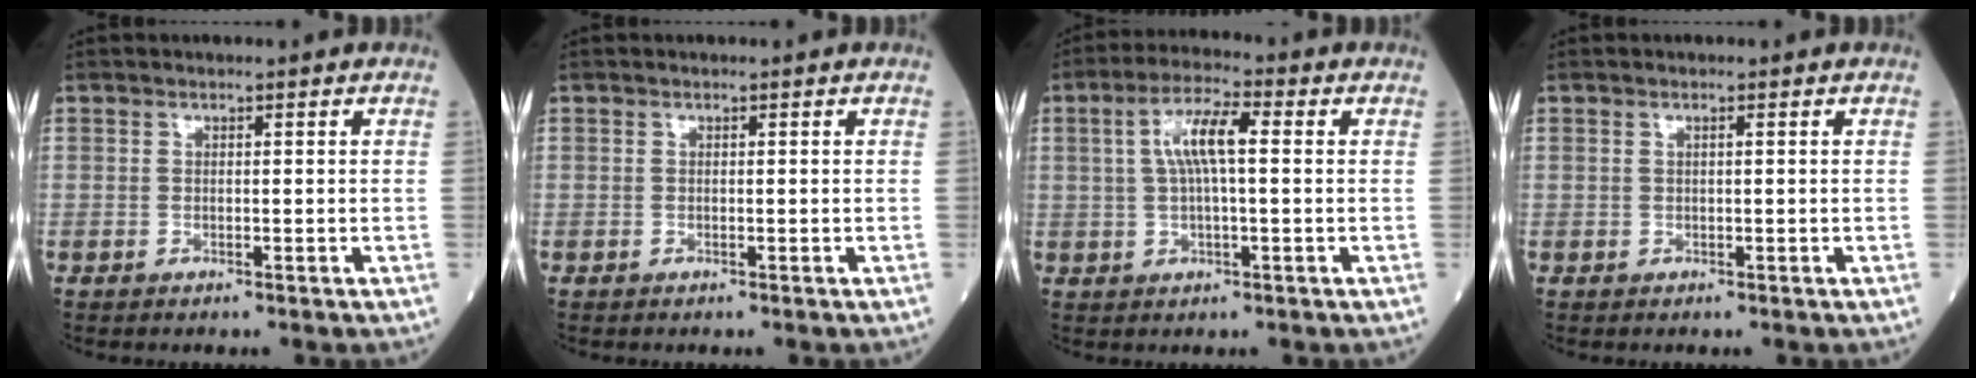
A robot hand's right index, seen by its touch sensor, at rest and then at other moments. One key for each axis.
{"total": 0.0}
{"total": 7.1, "fx": 1.2, "fy": 1.4, "fz": 6.8, "tx": -0.137, "ty": 0.019, "tz": 0.022}
{"total": 0.6, "fx": 0.2, "fy": 0.0, "fz": 0.5, "tx": -0.012, "ty": 0.003, "tz": 0.004}